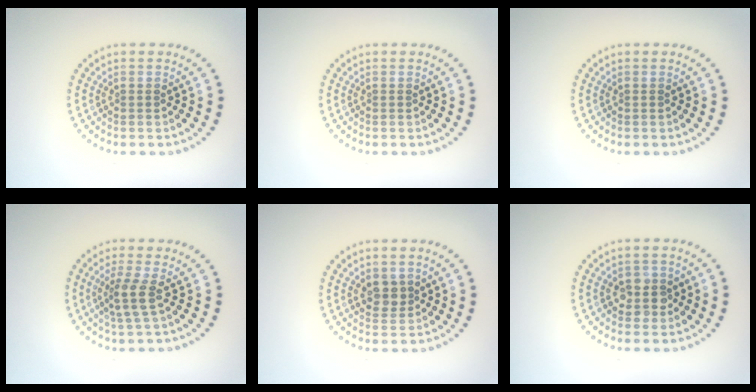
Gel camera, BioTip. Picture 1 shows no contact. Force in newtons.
{"total": 0.0}
{"total": 0.0}
{"total": 2.5, "press": 1.9, "slide": 1.6}
{"total": 1.9, "press": 1.8, "slide": 0.7}
{"total": 2.3, "press": 2.1, "slide": 0.8}